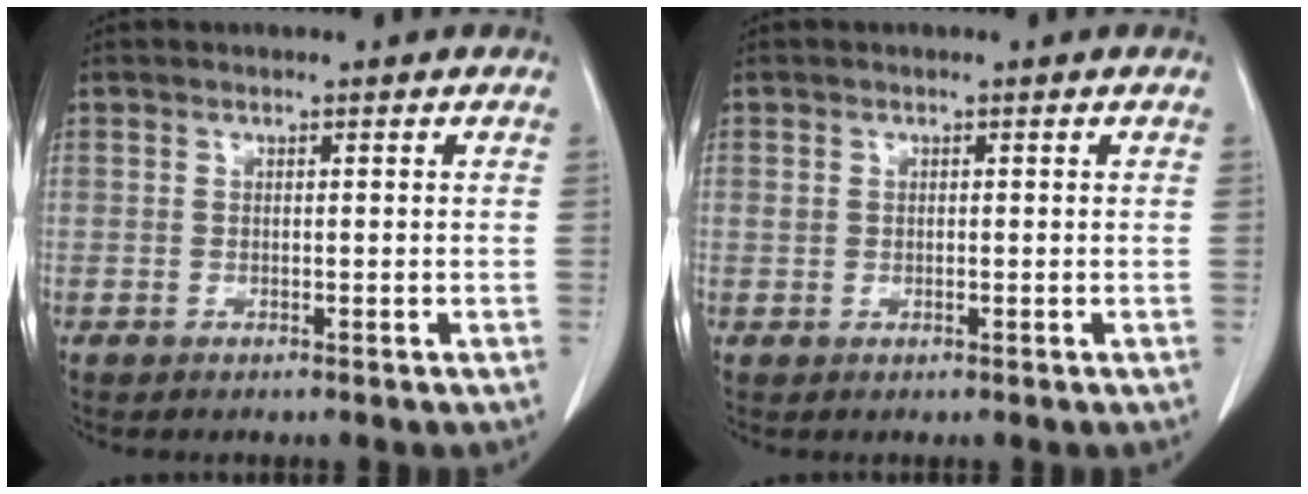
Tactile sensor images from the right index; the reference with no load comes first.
{"total": 1.0, "force": [0.2, 0.8, 0.5], "torque": [-0.014, 0.006, 0.005]}